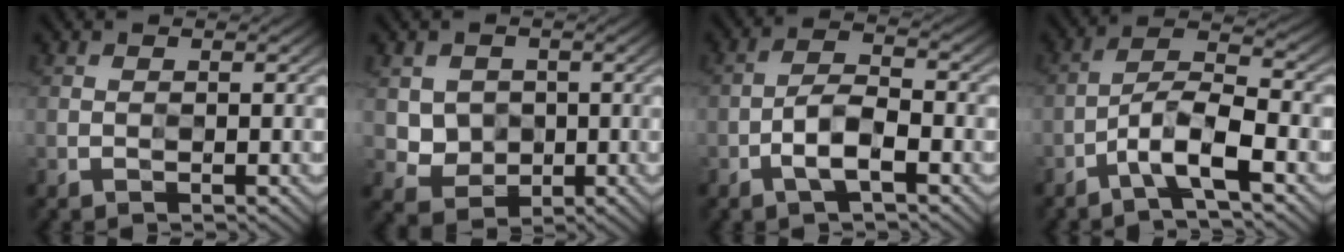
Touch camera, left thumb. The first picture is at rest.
{"total": 3.5, "force": [1.6, 3.1, -0.5], "torque": [-0.009, -0.007, 0.025]}
{"total": 4.4, "force": [-2.2, 1.6, 3.4], "torque": [-0.066, 0.013, -0.047]}
{"total": 7.1, "force": [-3.9, 1.9, 5.6], "torque": [-0.095, 0.011, -0.082]}